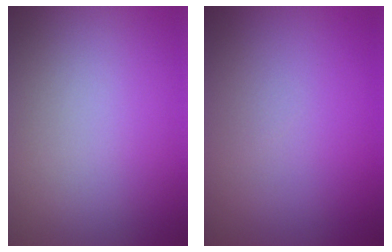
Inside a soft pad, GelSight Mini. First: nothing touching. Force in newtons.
{"total": 0.0}